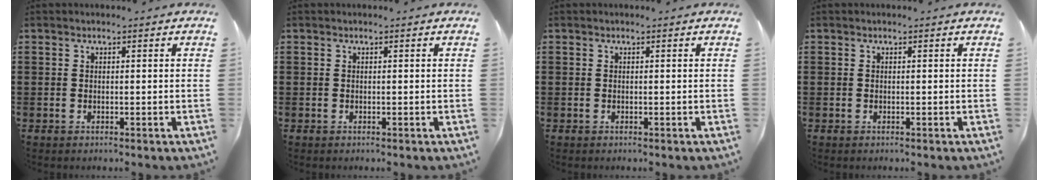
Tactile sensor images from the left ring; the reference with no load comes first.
{"total": 0.0}
{"total": 0.0}
{"total": 0.0}